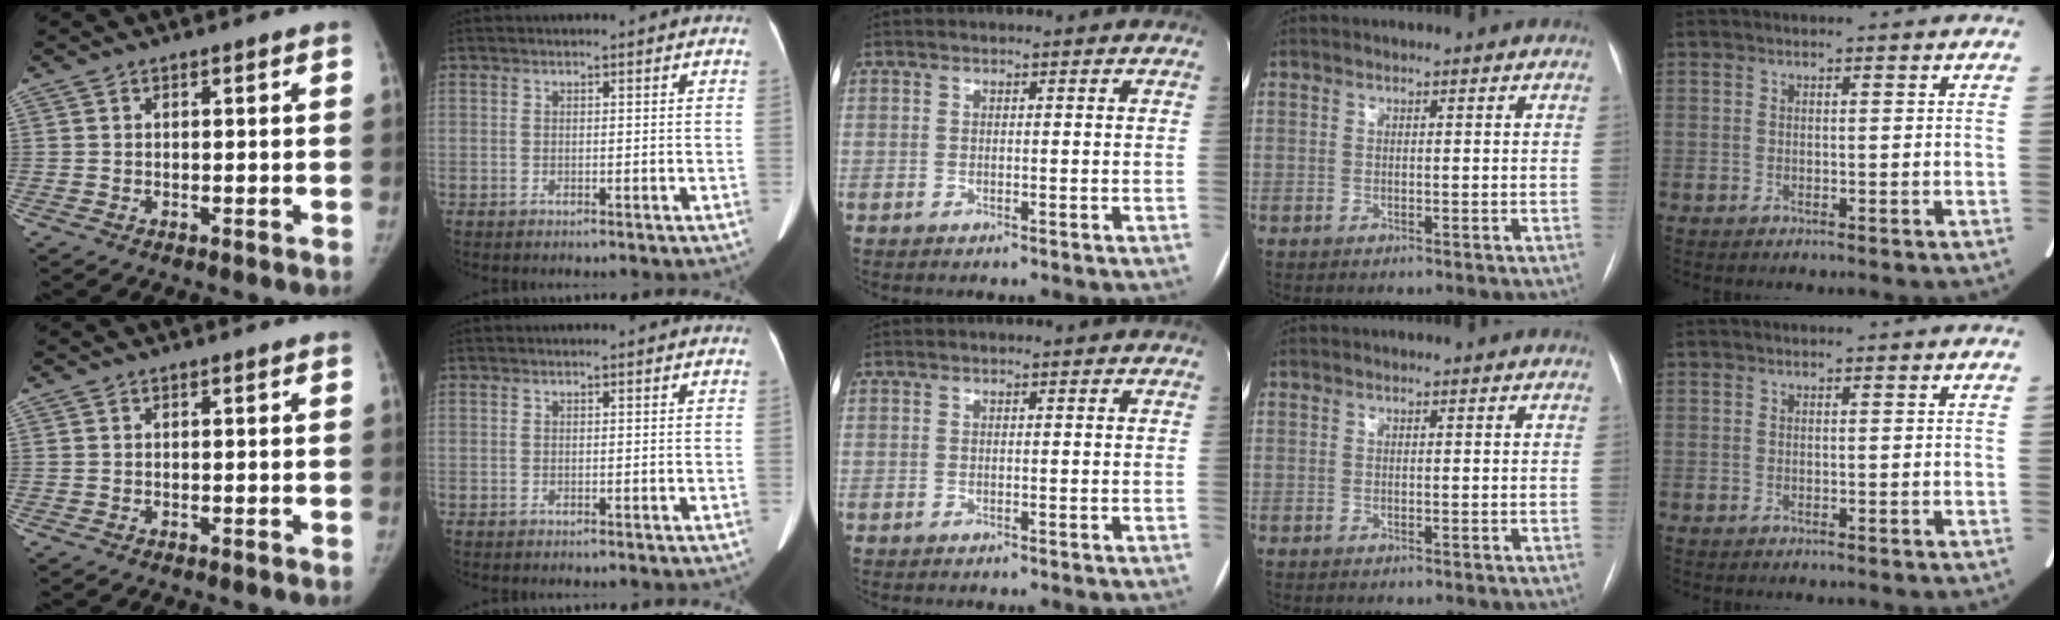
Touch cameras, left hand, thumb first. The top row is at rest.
{}